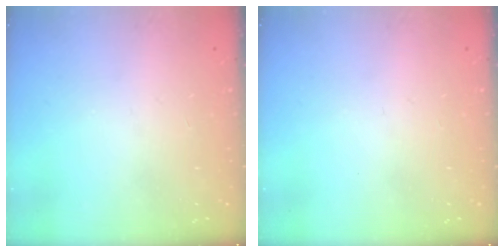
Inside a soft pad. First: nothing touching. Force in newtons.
{"total": 0.0}